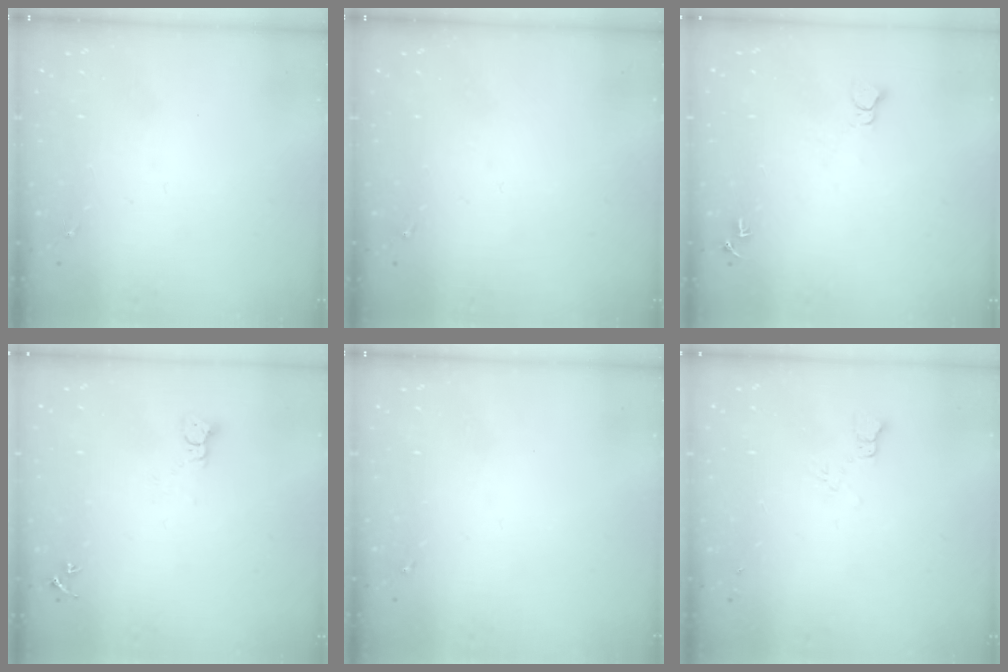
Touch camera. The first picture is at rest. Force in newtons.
{"total": 0.0}
{"total": 4.6, "press": 4.6, "slide": 0.5}
{"total": 3.3, "press": 3.3, "slide": 0.1}
{"total": 0.0}
{"total": 5.3, "press": 5.3, "slide": 0.4}